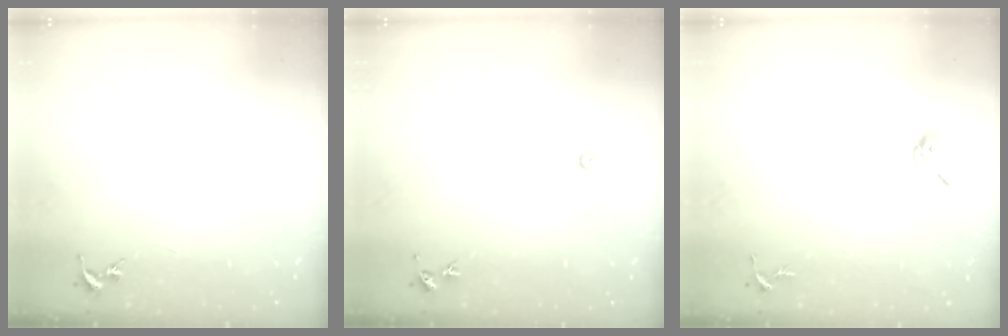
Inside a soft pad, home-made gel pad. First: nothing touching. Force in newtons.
{"total": 3.5, "press": 3.5, "slide": 0.2}
{"total": 4.7, "press": 4.7, "slide": 0.7}